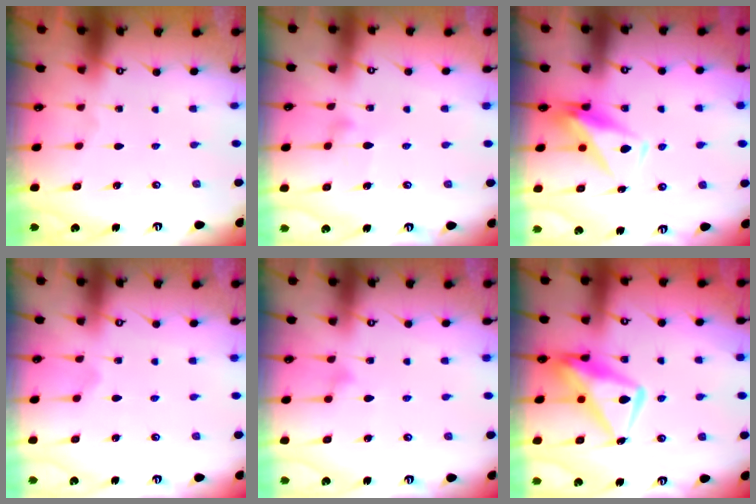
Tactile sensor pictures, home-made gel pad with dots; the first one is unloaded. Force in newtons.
{"total": 7.2, "press": 7.2, "slide": 0.4}
{"total": 7.5, "press": 7.4, "slide": 1.5}
{"total": 6.4, "press": 6.4, "slide": 0.3}
{"total": 7.2, "press": 7.2, "slide": 0.5}
{"total": 15.2, "press": 15.1, "slide": 1.4}